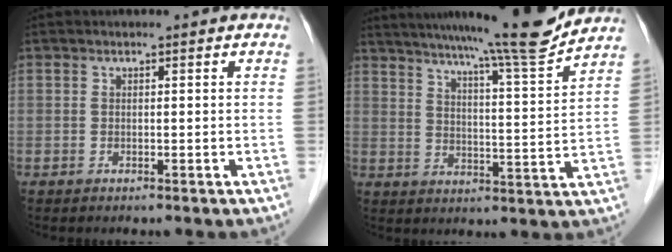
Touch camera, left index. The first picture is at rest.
{"total": 14.8, "force": [13.2, -1.6, 6.6], "torque": [-0.106, -0.025, 0.185]}